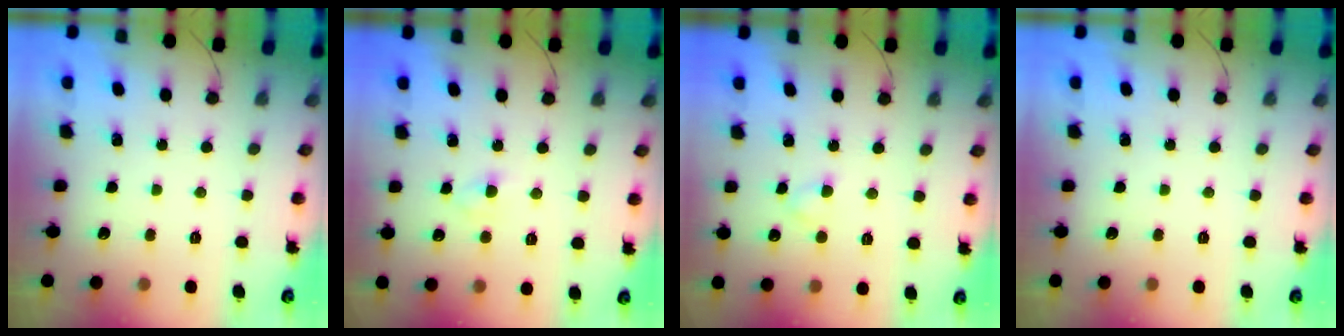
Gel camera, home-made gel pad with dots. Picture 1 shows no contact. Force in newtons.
{"total": 2.8, "press": 2.7, "slide": 1.0}
{"total": 2.7, "press": 2.5, "slide": 1.1}
{"total": 0.0}